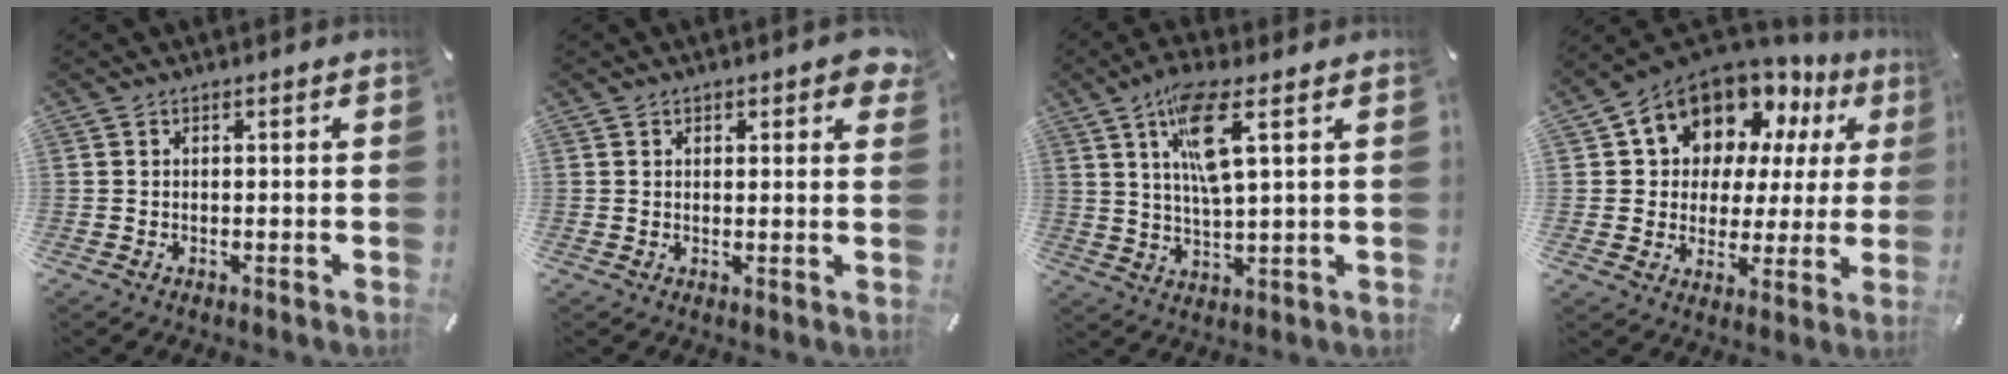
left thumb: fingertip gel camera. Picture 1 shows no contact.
{"total": 2.2, "force": [1.3, 1.2, 1.4], "torque": [-0.006, -0.005, 0.018]}
{"total": 10.5, "force": [4.3, 2.4, 9.2], "torque": [-0.177, -0.004, 0.069]}
{"total": 13.5, "force": [9.1, 9.1, 4.1], "torque": [-0.087, -0.065, 0.169]}